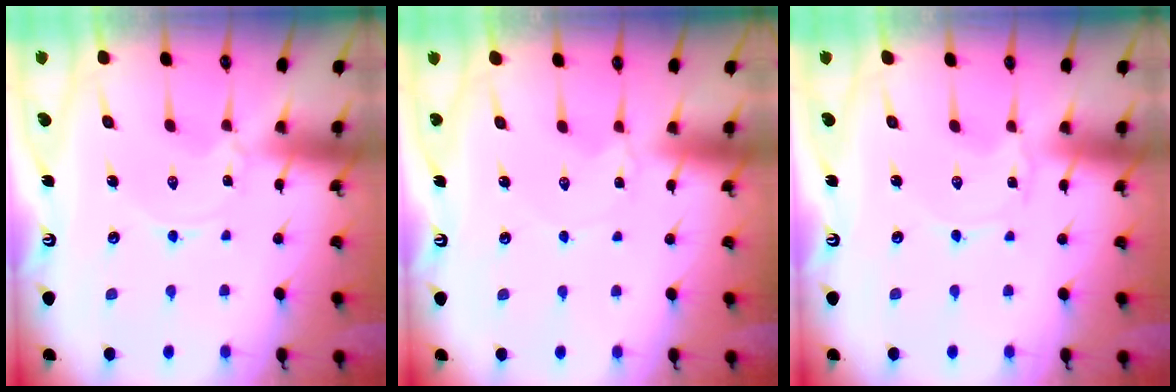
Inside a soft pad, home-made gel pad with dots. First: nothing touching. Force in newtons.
{"total": 1.4, "press": 1.4, "slide": 0.2}
{"total": 0.6, "press": 0.6, "slide": 0.1}